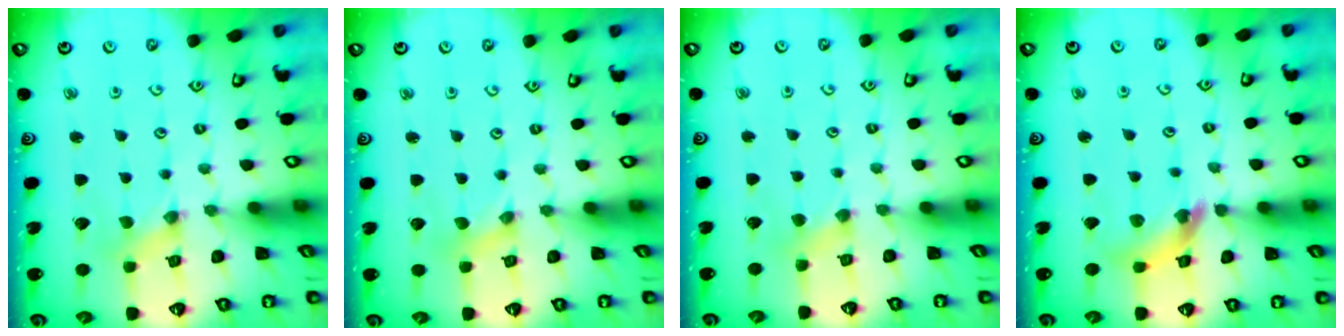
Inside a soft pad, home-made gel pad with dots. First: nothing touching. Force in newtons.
{"total": 0.0}
{"total": 2.9, "press": 2.9, "slide": 0.6}
{"total": 9.8, "press": 9.7, "slide": 0.9}